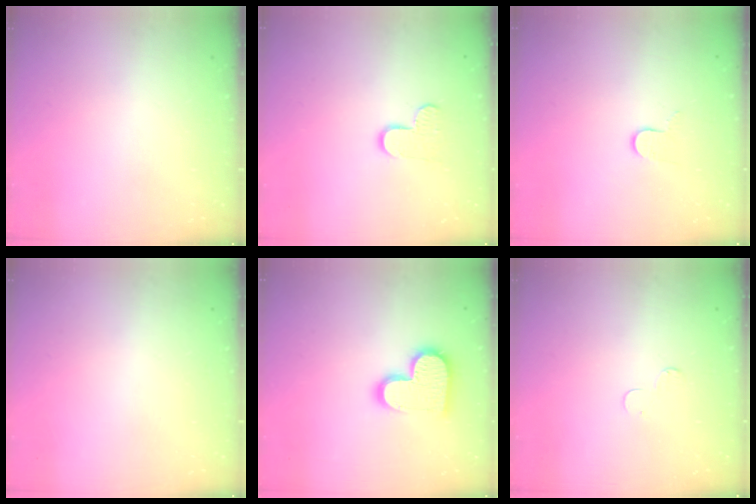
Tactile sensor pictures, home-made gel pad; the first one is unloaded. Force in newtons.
{"total": 8.3, "press": 8.3, "slide": 0.6}
{"total": 6.0, "press": 6.0, "slide": 0.2}
{"total": 0.8, "press": 0.8, "slide": 0.1}
{"total": 14.0, "press": 13.9, "slide": 0.5}
{"total": 3.3, "press": 3.3, "slide": 0.3}